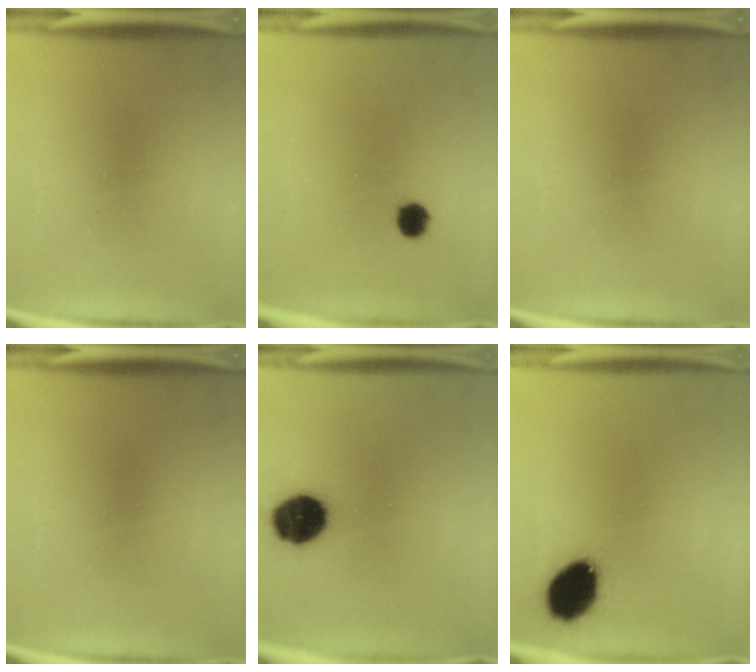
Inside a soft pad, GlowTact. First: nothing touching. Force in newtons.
{"total": 3.3}
{"total": 0.0}
{"total": 0.0}
{"total": 11.9}
{"total": 13.2}